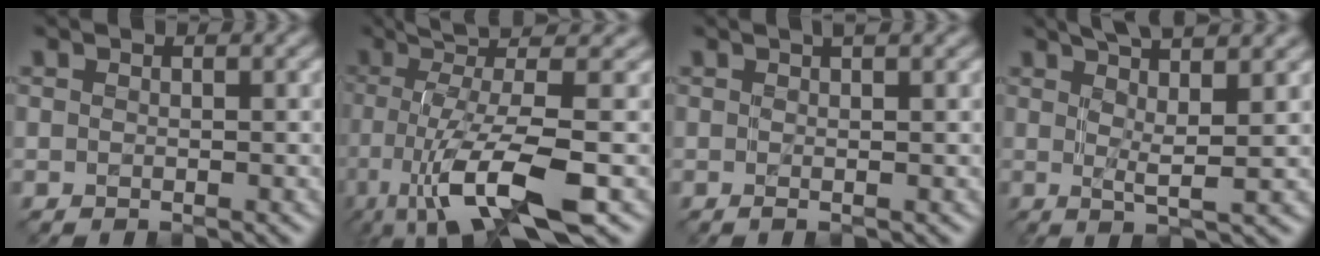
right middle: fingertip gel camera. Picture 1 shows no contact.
{"total": 10.0, "force": [-2.7, 2.4, 9.3], "torque": [-0.152, 0.008, -0.056]}
{"total": 2.4, "force": [0.6, 0.7, 2.3], "torque": [-0.028, 0.002, -0.003]}
{"total": 6.3, "force": [3.1, 1.1, 5.3], "torque": [-0.076, 0.007, 0.044]}